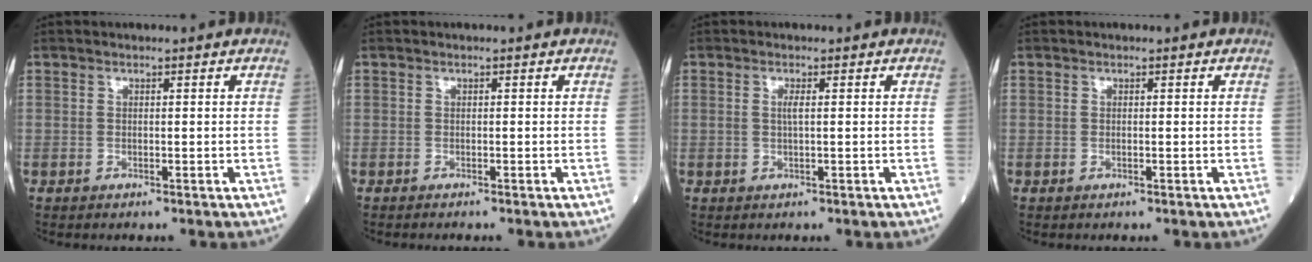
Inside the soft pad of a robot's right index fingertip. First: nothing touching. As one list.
[{"total": 0.6, "force": [-0.6, -0.1, 0.2], "torque": [-0.003, -0.001, -0.011]}, {"total": 1.2, "force": [0.2, 0.0, 1.2], "torque": [-0.029, 0.000, 0.001]}, {"total": 0.0}]